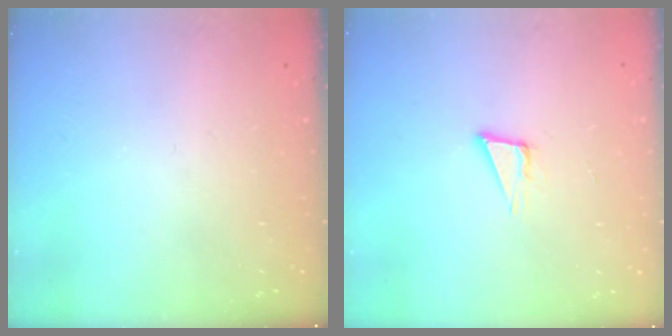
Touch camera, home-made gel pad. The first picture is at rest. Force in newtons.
{"total": 4.3, "press": 3.1, "slide": 3.0}